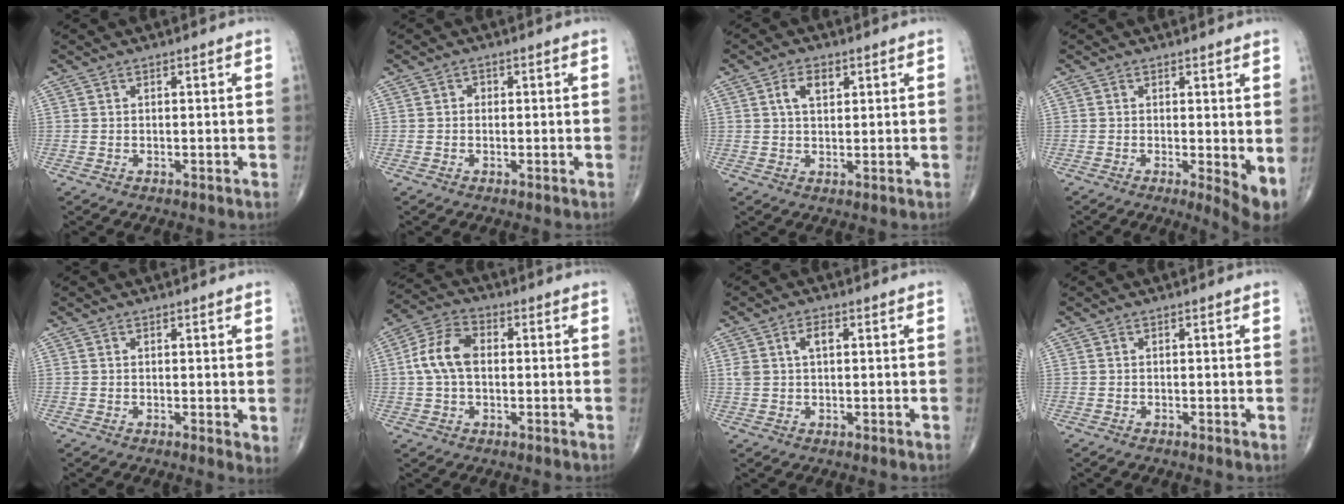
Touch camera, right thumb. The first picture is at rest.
{"total": 0.9, "force": [0.0, 0.8, 0.4], "torque": [0.002, 0.003, -0.006]}
{"total": 4.2, "force": [1.6, 2.4, 3.1], "torque": [-0.052, 0.000, 0.028]}
{"total": 4.9, "force": [0.1, 1.4, 4.7], "torque": [-0.065, -0.013, 0.001]}
{"total": 2.2, "force": [0.3, 0.7, 2.0], "torque": [-0.029, -0.008, 0.001]}
{"total": 8.8, "force": [0.4, 5.6, 6.8], "torque": [-0.135, 0.026, 0.000]}
{"total": 4.1, "force": [1.1, 2.2, 3.2], "torque": [-0.069, 0.012, 0.023]}
{"total": 0.7, "force": [-0.3, 0.2, 0.5], "torque": [-0.012, -0.003, -0.010]}